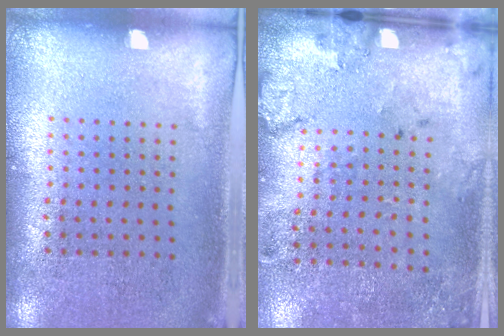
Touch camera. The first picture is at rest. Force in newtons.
{"total": 2.1, "press": 1.5, "slide": 1.5}